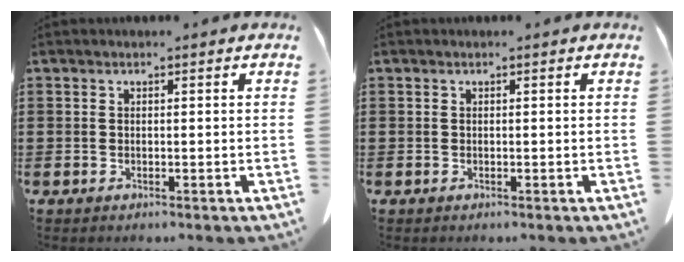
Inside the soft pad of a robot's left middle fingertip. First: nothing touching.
{"total": 0.0}